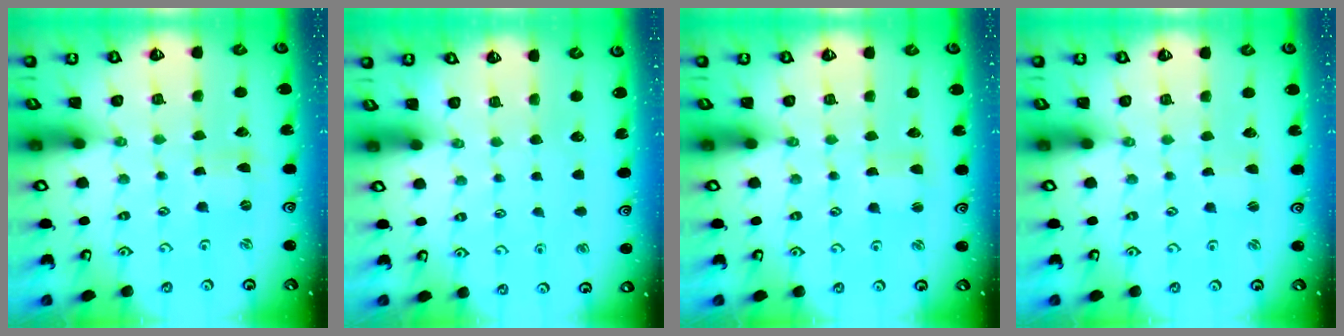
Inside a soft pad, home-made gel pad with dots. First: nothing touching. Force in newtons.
{"total": 0.0}
{"total": 2.1, "press": 2.1, "slide": 0.3}
{"total": 0.0}